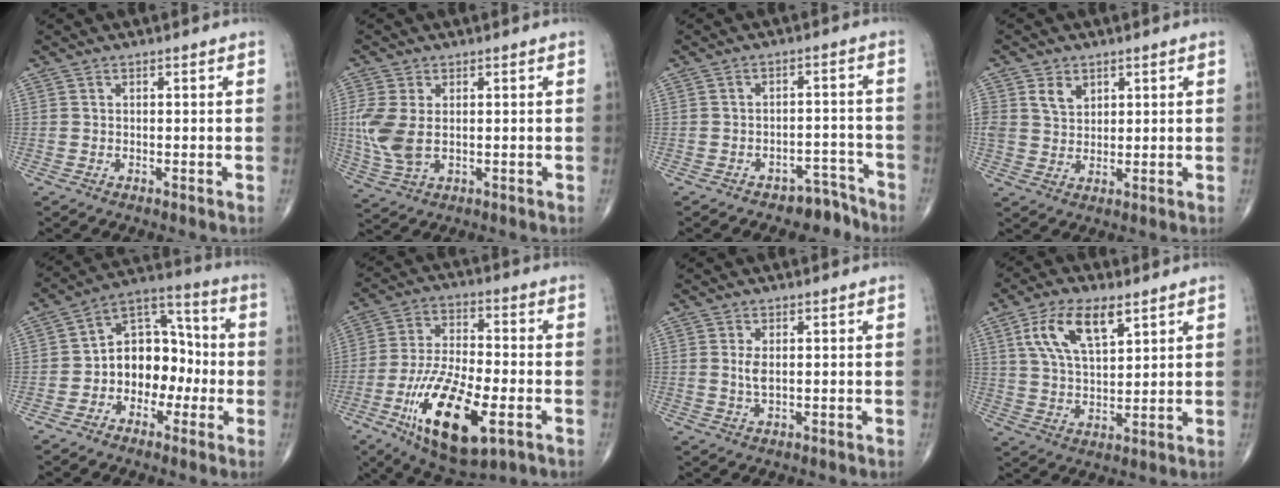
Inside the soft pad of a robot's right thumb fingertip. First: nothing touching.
{"total": 8.5, "force": [0.3, 5.0, 6.8], "torque": [-0.175, -0.005, 0.015]}
{"total": 5.1, "force": [-4.2, 2.9, 0.8], "torque": [0.012, 0.052, -0.057]}
{"total": 5.1, "force": [2.4, 3.7, 2.5], "torque": [-0.030, -0.012, 0.048]}
{"total": 12.5, "force": [-2.4, 9.2, 8.1], "torque": [-0.080, 0.048, -0.054]}
{"total": 19.3, "force": [-7.3, 7.5, 16.2], "torque": [-0.300, 0.009, -0.117]}
{"total": 2.4, "force": [0.4, 0.9, 2.2], "torque": [-0.046, -0.003, 0.011]}
{"total": 11.4, "force": [5.4, 5.2, 8.6], "torque": [-0.154, -0.015, 0.107]}